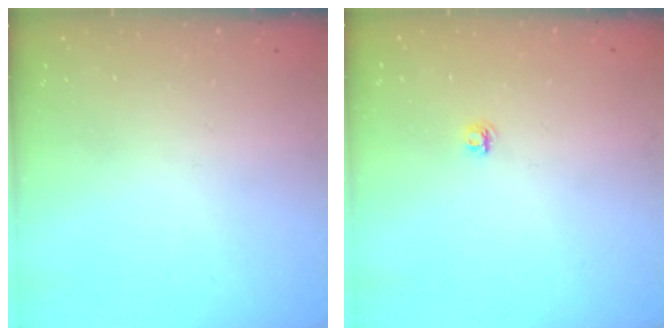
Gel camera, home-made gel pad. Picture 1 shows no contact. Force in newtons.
{"total": 4.1, "press": 4.1, "slide": 0.5}